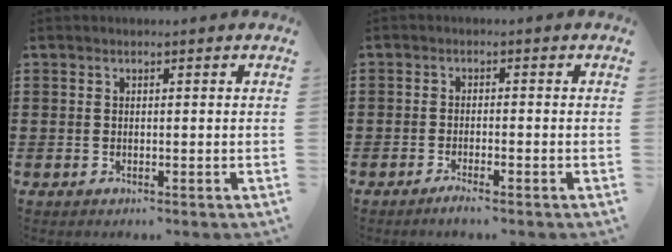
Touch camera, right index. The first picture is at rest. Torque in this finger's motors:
{"motor_torque": [0.07, 0.09, 0.04, 0.02]}